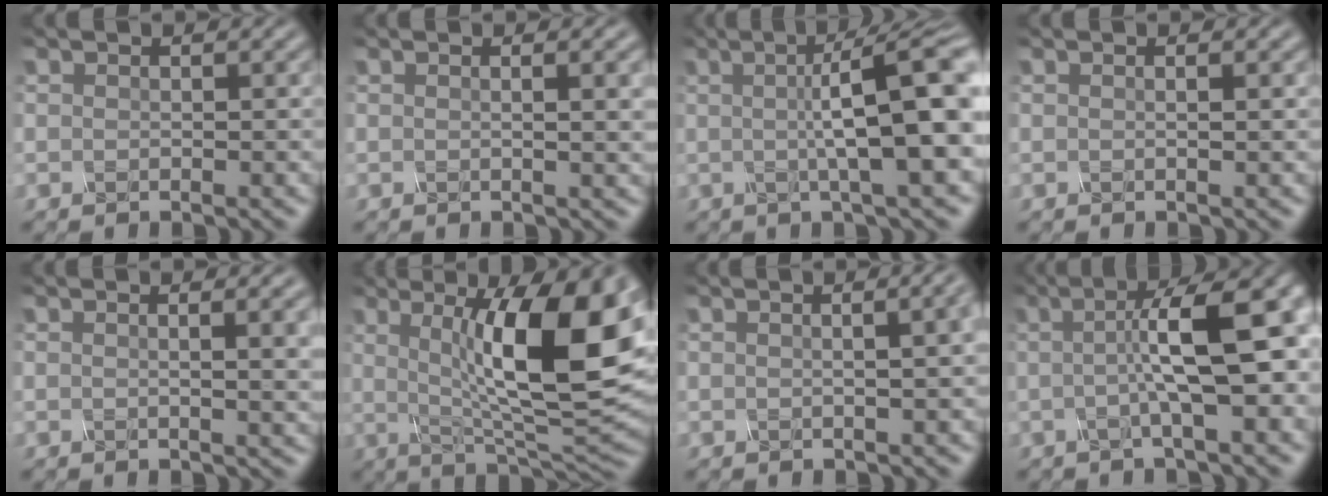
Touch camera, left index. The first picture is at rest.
{"total": 3.5, "force": [0.5, 1.2, 3.2], "torque": [-0.027, 0.009, -0.003]}
{"total": 10.1, "force": [0.8, 2.0, 9.9], "torque": [-0.122, 0.013, 0.005]}
{"total": 1.1, "force": [0.1, 0.4, 1.0], "torque": [-0.011, 0.003, -0.005]}
{"total": 5.2, "force": [0.8, 2.0, 4.8], "torque": [-0.033, 0.017, 0.001]}
{"total": 12.7, "force": [2.1, 3.1, 12.1], "torque": [-0.175, 0.003, 0.040]}
{"total": 7.1, "force": [1.5, 3.7, 5.9], "torque": [-0.012, 0.050, -0.024]}
{"total": 9.0, "force": [0.5, 1.8, 8.8], "torque": [-0.114, 0.016, -0.001]}